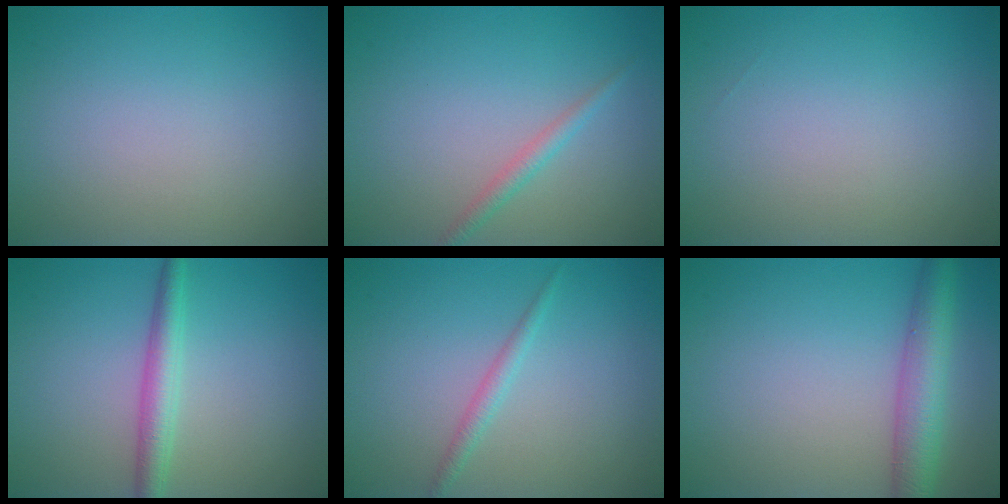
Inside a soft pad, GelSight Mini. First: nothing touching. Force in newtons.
{"total": 1.4, "press": 1.4, "slide": 0.1}
{"total": 0.0}
{"total": 2.9, "press": 2.9, "slide": 0.1}
{"total": 1.3, "press": 1.3, "slide": 0.0}
{"total": 4.7, "press": 4.6, "slide": 0.2}